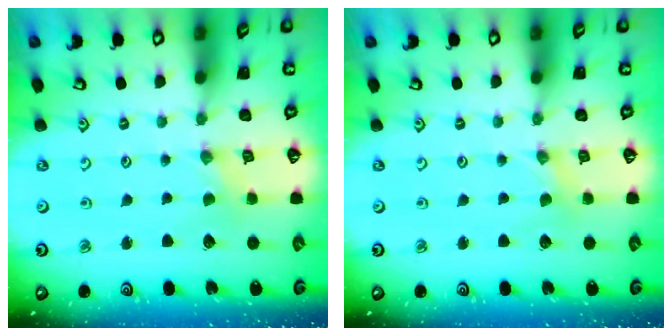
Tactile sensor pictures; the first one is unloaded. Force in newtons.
{"total": 0.7, "press": 0.7, "slide": 0.1}